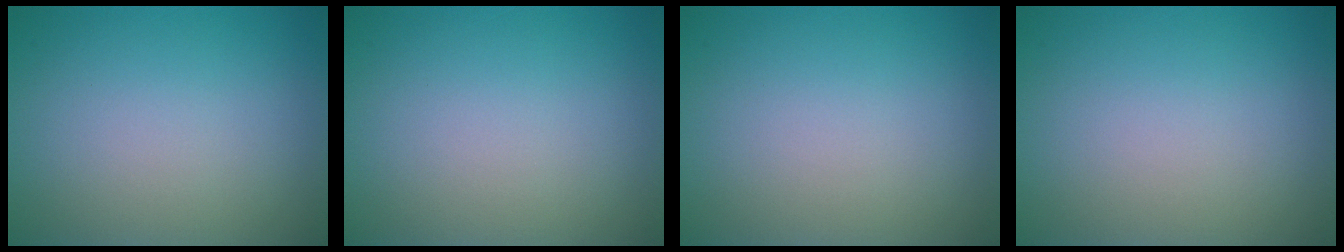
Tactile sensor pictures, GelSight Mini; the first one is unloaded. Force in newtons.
{"total": 0.0}
{"total": 0.0}
{"total": 0.0}